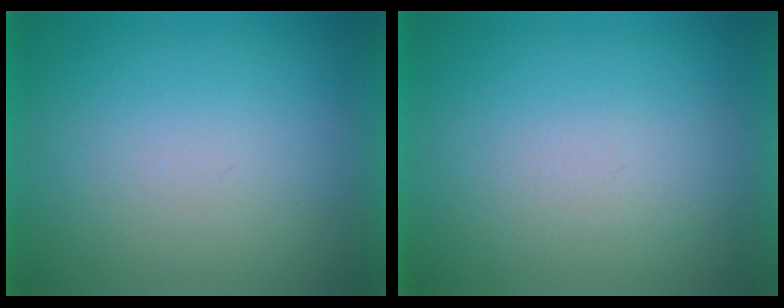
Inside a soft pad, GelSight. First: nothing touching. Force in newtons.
{"total": 1.4}